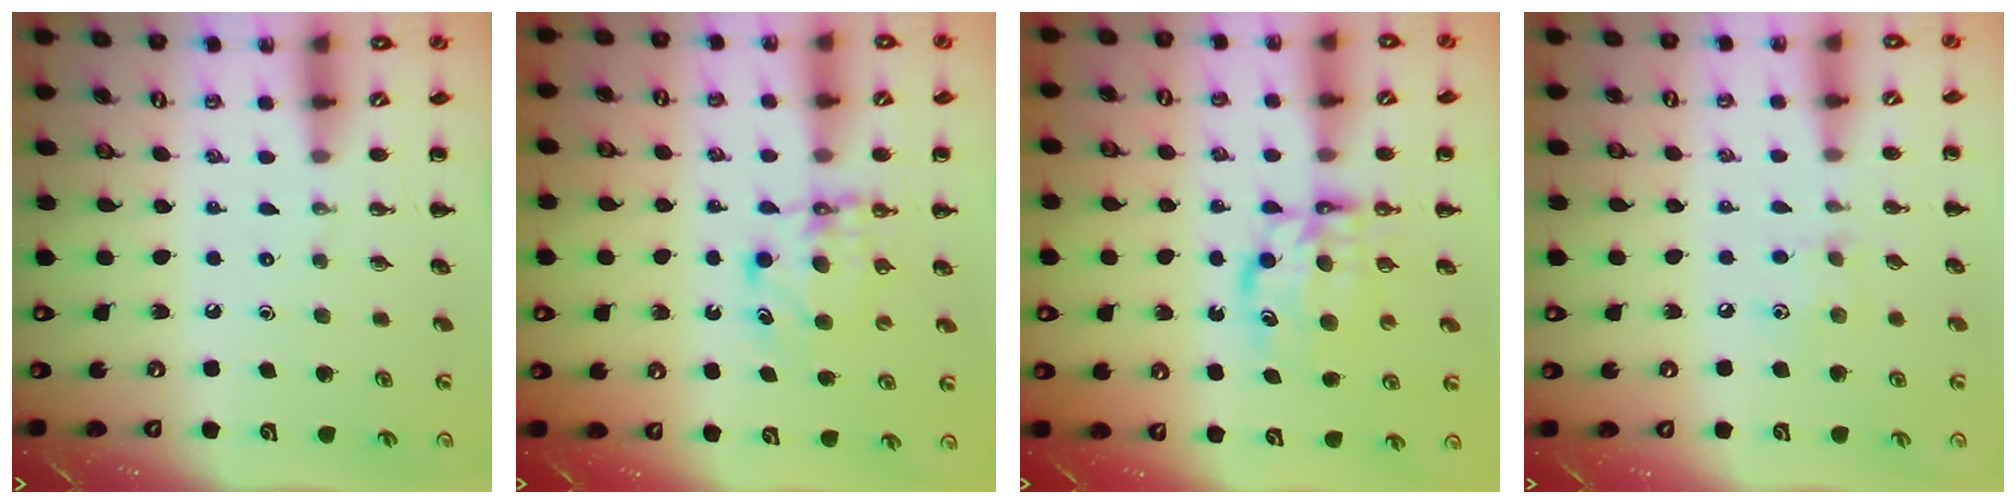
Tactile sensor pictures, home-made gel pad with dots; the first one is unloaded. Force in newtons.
{"total": 6.0, "press": 5.9, "slide": 0.7}
{"total": 6.9, "press": 6.8, "slide": 0.6}
{"total": 6.4, "press": 6.2, "slide": 1.6}